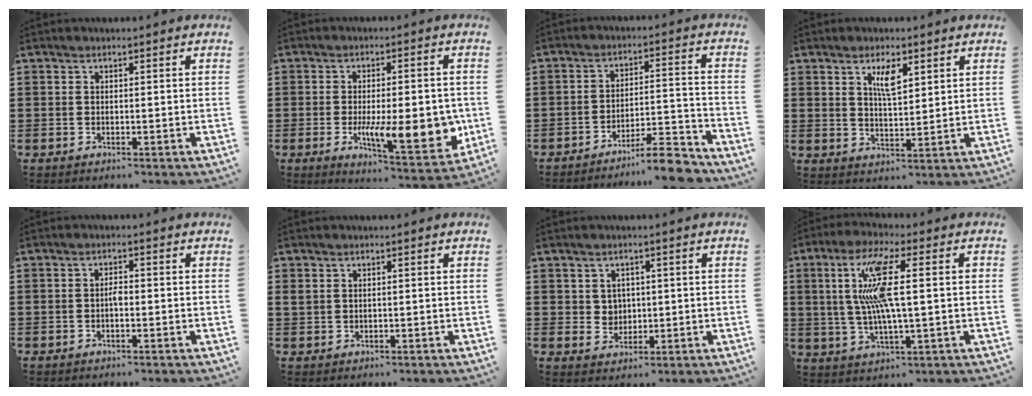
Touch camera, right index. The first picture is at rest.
{"total": 12.8, "force": [-2.6, 4.4, 11.7], "torque": [-0.168, -0.020, -0.035]}
{"total": 8.1, "force": [-7.3, 0.6, 3.4], "torque": [-0.045, 0.014, -0.135]}
{"total": 4.3, "force": [2.3, 1.3, 3.4], "torque": [-0.065, 0.002, 0.037]}
{"total": 1.5, "force": [-0.3, 0.5, 1.4], "torque": [-0.028, -0.001, -0.006]}
{"total": 1.1, "force": [0.5, 0.7, 0.6], "torque": [-0.014, 0.004, 0.010]}
{"total": 2.6, "force": [1.0, 2.3, 0.7], "torque": [-0.023, 0.010, 0.019]}
{"total": 11.6, "force": [1.7, 2.3, 11.2], "torque": [-0.234, -0.003, 0.018]}